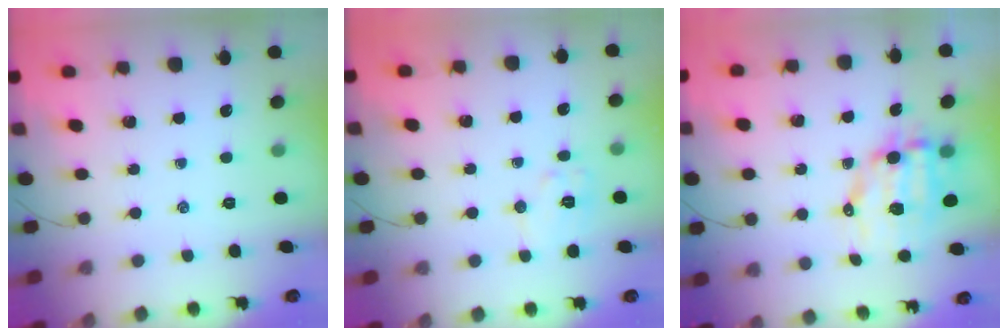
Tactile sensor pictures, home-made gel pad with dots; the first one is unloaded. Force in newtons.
{"total": 7.1, "press": 7.1, "slide": 0.4}
{"total": 9.9, "press": 9.7, "slide": 2.2}